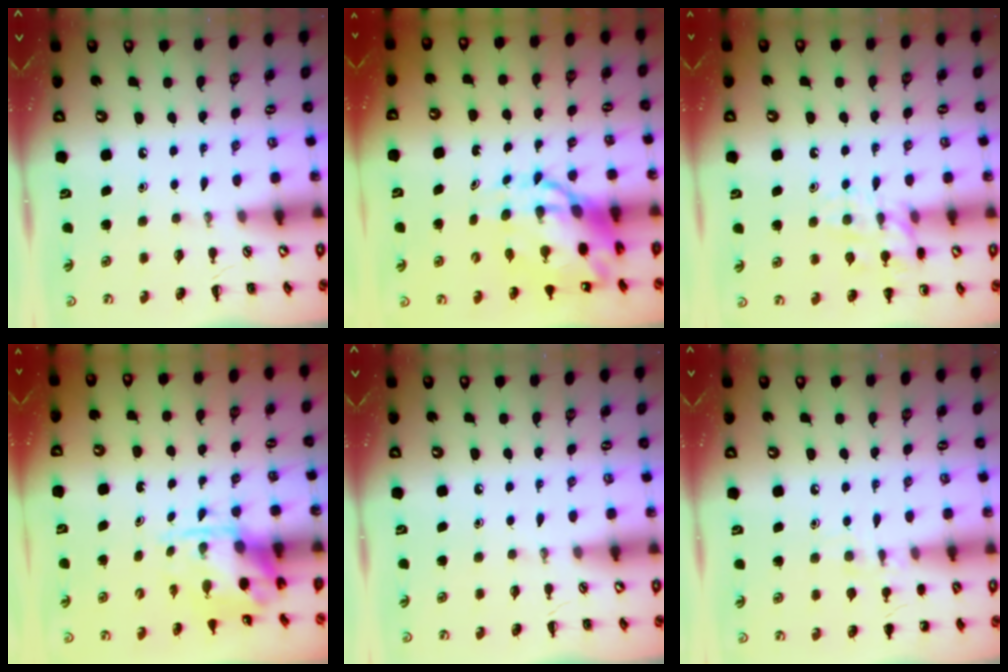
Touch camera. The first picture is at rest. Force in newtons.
{"total": 11.7, "press": 11.3, "slide": 3.0}
{"total": 13.3, "press": 13.2, "slide": 0.9}
{"total": 3.9, "press": 3.8, "slide": 0.8}
{"total": 0.0}
{"total": 7.7, "press": 7.5, "slide": 2.0}